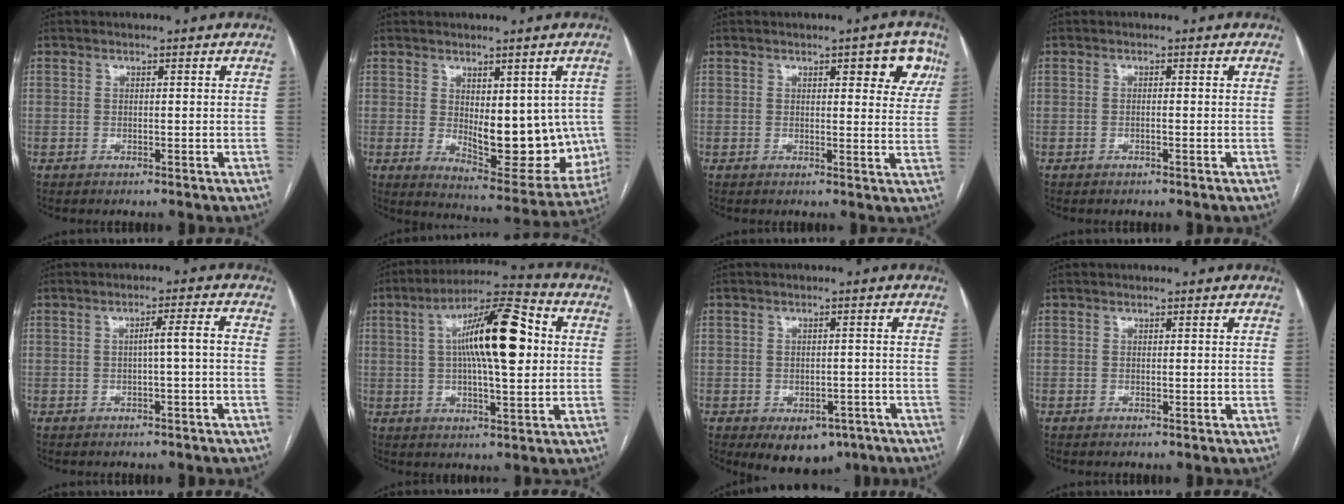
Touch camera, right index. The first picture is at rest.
{"total": 13.8, "force": [0.0, 6.4, 12.3], "torque": [-0.148, -0.014, 0.020]}
{"total": 6.1, "force": [3.0, 1.9, 4.9], "torque": [-0.043, 0.003, 0.029]}
{"total": 0.6, "force": [-0.2, 0.0, 0.5], "torque": [-0.009, 0.001, -0.003]}
{"total": 2.7, "force": [-0.5, -0.2, 2.7], "torque": [-0.040, 0.008, -0.006]}
{"total": 15.2, "force": [2.5, 3.2, 14.6], "torque": [-0.248, 0.030, 0.034]}
{"total": 7.2, "force": [-4.3, 4.7, 3.4], "torque": [-0.031, 0.008, -0.048]}
{"total": 0.0}